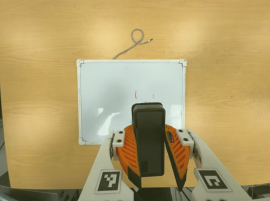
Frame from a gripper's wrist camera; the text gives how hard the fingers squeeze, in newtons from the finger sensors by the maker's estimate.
{"total": 10.1, "left": 9.6, "right": 10.6}